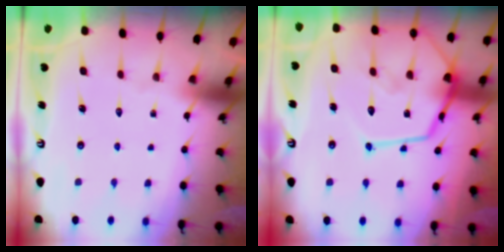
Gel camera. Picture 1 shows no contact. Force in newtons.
{"total": 18.4, "press": 18.3, "slide": 1.7}